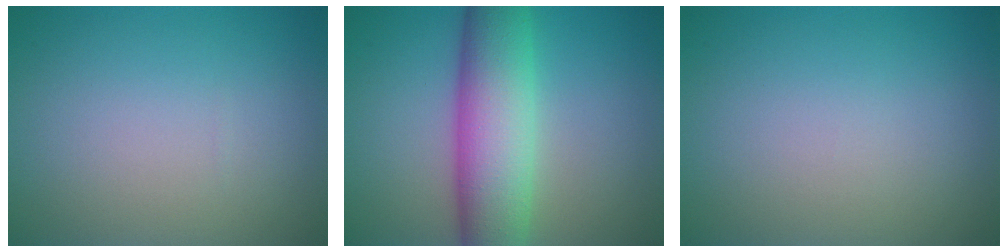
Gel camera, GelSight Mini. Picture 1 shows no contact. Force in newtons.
{"total": 8.9, "press": 8.9, "slide": 0.4}
{"total": 0.0}